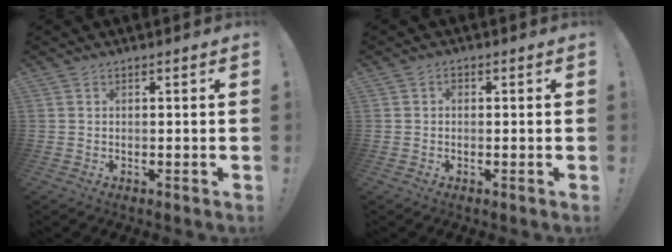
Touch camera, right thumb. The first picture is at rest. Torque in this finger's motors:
{"motor_torque": [0.19, 0.36, 0.35, -0.23, -0.03]}